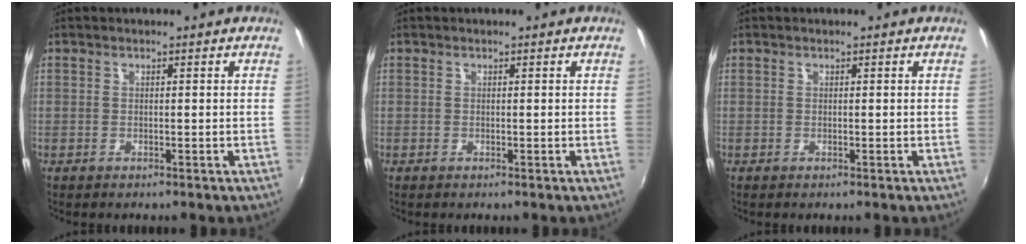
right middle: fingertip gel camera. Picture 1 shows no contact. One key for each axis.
{"total": 0.0}
{"total": 0.0}